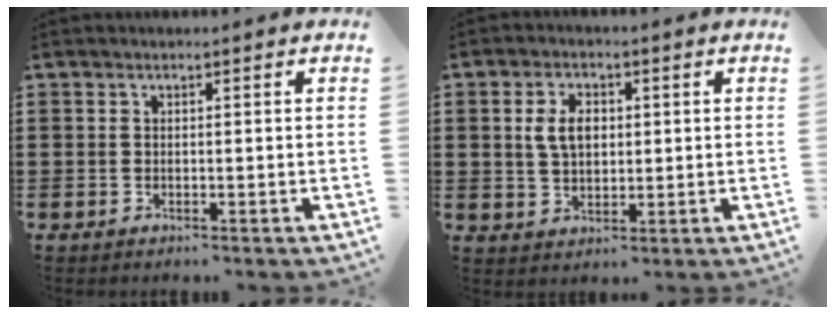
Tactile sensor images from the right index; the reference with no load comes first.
{"total": 4.9, "force": [0.9, 3.1, 3.7], "torque": [-0.080, 0.007, 0.009]}